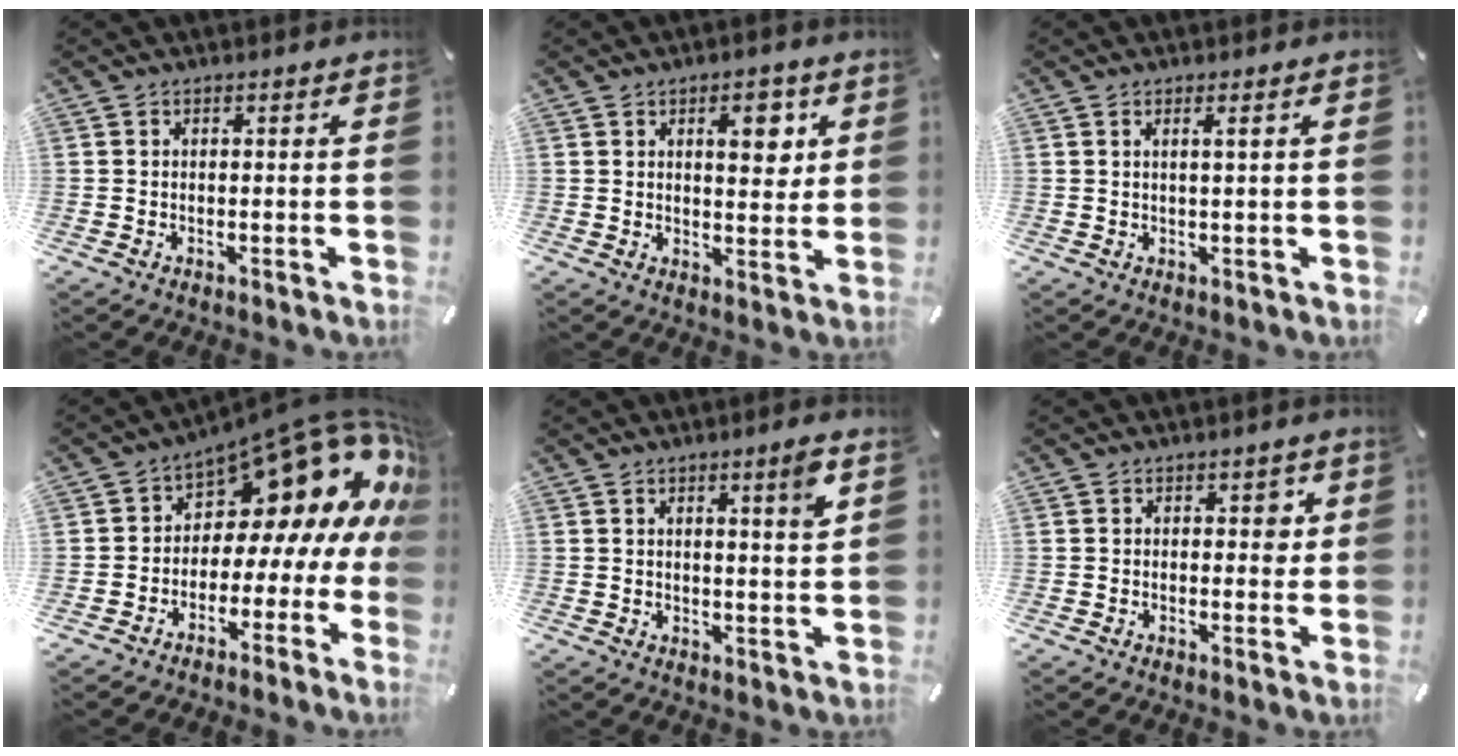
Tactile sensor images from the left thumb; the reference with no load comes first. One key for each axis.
{"total": 7.8, "fx": 3.0, "fy": 3.8, "fz": 6.1, "tx": -0.071, "ty": -0.012, "tz": 0.040}
{"total": 1.8, "fx": 0.7, "fy": -0.2, "fz": 1.7, "tx": -0.032, "ty": -0.004, "tz": 0.010}
{"total": 15.3, "fx": 8.5, "fy": 8.7, "fz": 9.3, "tx": -0.119, "ty": -0.077, "tz": 0.138}
{"total": 4.8, "fx": 2.6, "fy": 0.1, "fz": 4.0, "tx": -0.066, "ty": -0.012, "tz": 0.039}
{"total": 2.8, "fx": 0.8, "fy": 1.8, "fz": 2.0, "tx": -0.009, "ty": -0.005, "tz": 0.005}